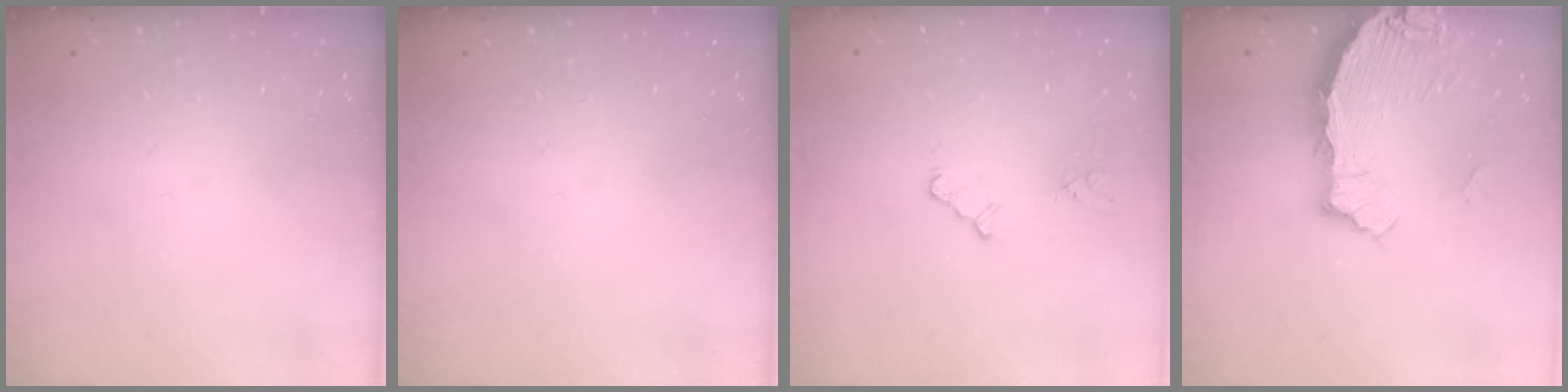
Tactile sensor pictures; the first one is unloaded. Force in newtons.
{"total": 0.0}
{"total": 2.0, "press": 1.9, "slide": 0.4}
{"total": 5.7, "press": 5.7, "slide": 0.5}